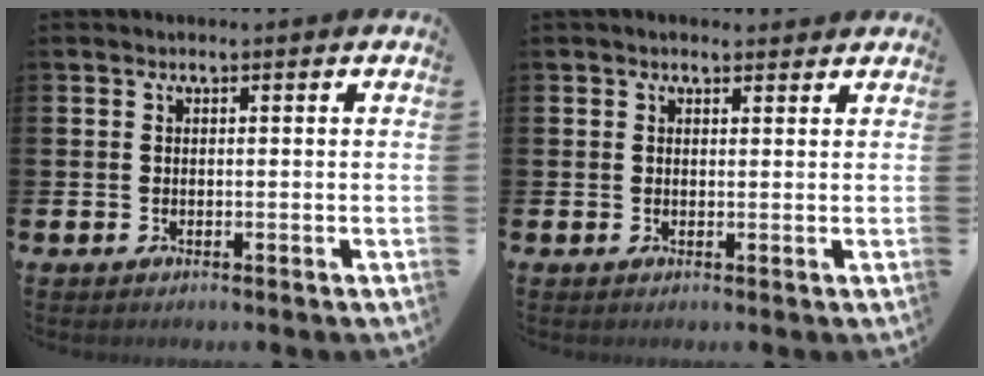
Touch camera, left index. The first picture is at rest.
{"total": 1.1, "force": [1.0, 0.5, 0.3], "torque": [0.001, 0.004, 0.016]}